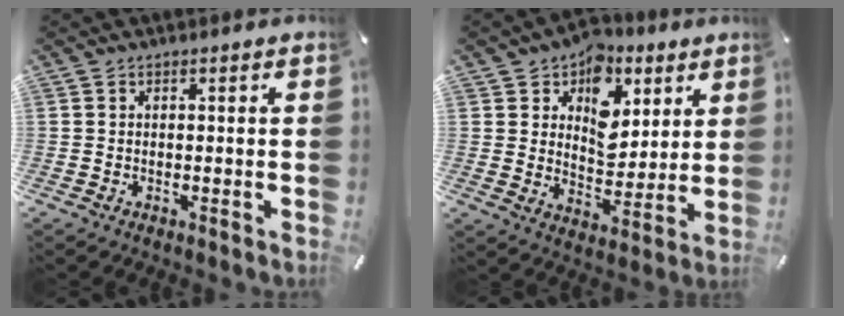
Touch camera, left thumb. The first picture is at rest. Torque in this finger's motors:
{"motor_torque": [1.86, 1.79, 1.24, -1.20, 0.09]}